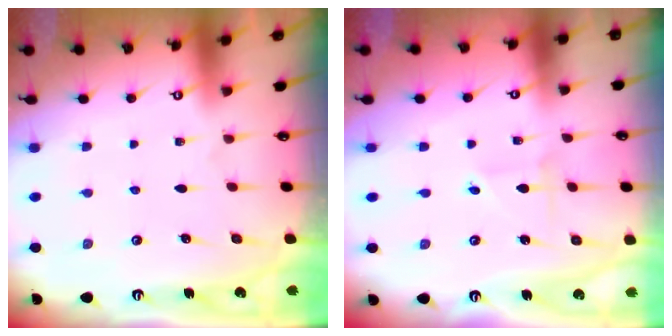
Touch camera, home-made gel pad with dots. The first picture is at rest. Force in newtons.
{"total": 0.7, "press": 0.7, "slide": 0.0}